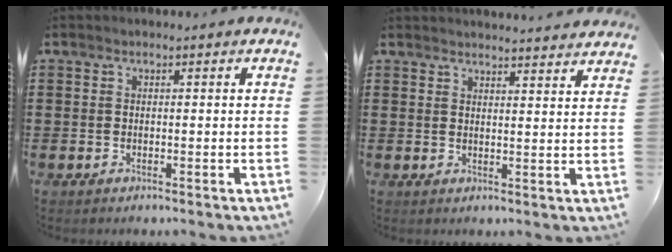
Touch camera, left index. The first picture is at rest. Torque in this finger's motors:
{"motor_torque": [0.72, -0.49, 0.36, 0.09]}